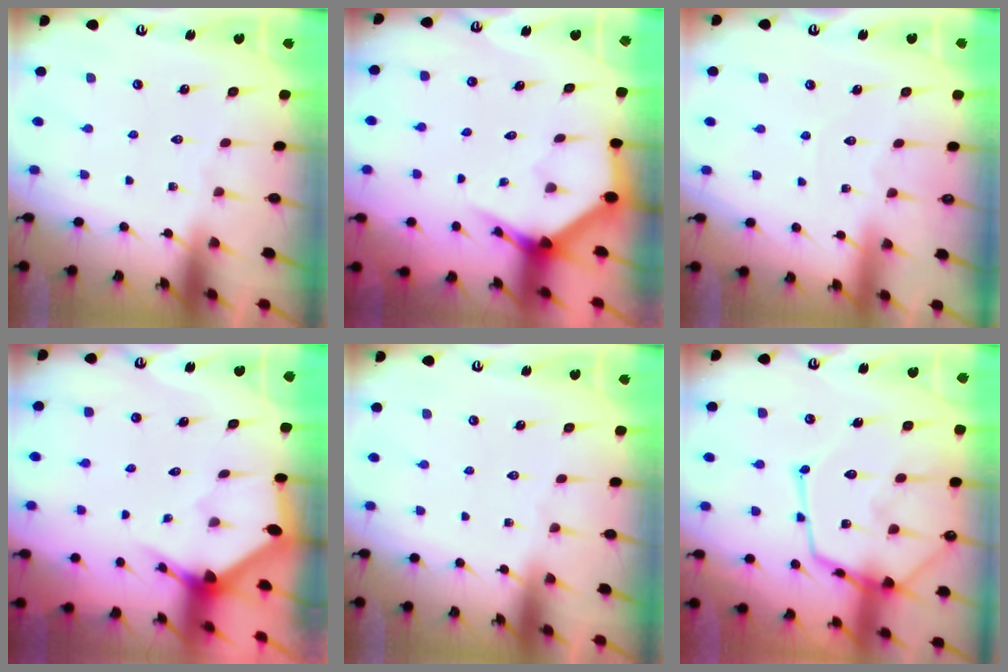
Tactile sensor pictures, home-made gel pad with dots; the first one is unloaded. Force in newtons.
{"total": 4.0, "press": 4.0, "slide": 0.2}
{"total": 2.7, "press": 2.7, "slide": 0.2}
{"total": 2.7, "press": 2.7, "slide": 0.1}
{"total": 0.0}
{"total": 19.8, "press": 19.7, "slide": 1.9}